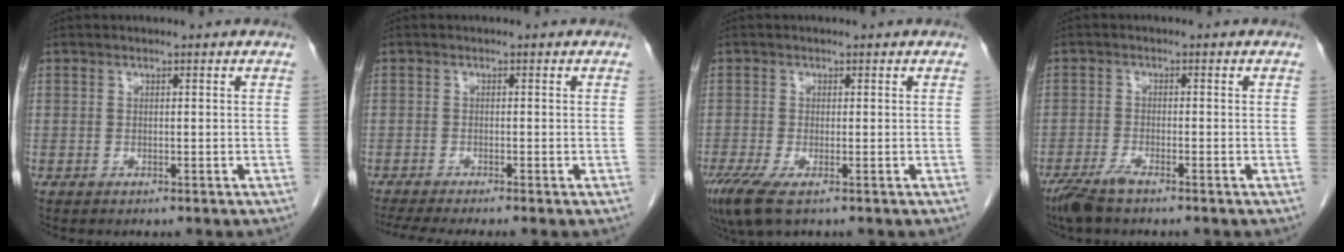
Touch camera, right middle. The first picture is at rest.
{"total": 5.9, "force": [-4.9, -0.4, 3.1], "torque": [-0.046, -0.015, -0.083]}
{"total": 5.2, "force": [-3.0, 1.1, 4.0], "torque": [-0.081, -0.019, -0.053]}
{"total": 4.0, "force": [-3.1, 0.6, 2.5], "torque": [-0.056, -0.009, -0.061]}